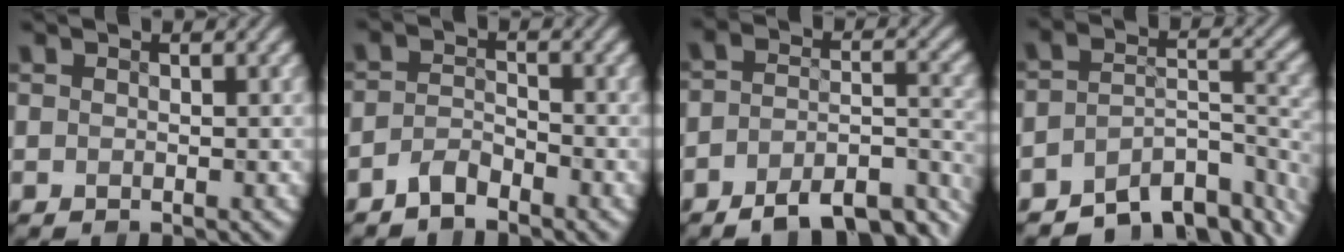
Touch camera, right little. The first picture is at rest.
{"total": 2.1, "force": [-1.8, 0.7, 0.8], "torque": [-0.020, 0.011, -0.040]}
{"total": 9.8, "force": [-7.5, 3.7, 5.0], "torque": [-0.083, -0.011, -0.108]}
{"total": 8.5, "force": [-6.5, 4.0, 3.8], "torque": [-0.049, -0.014, -0.095]}